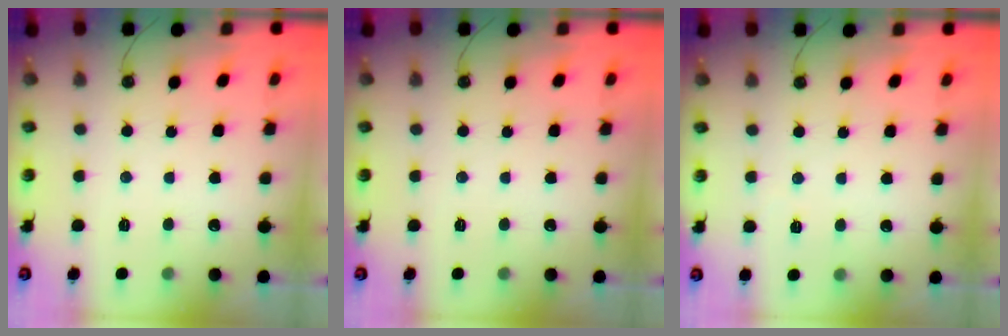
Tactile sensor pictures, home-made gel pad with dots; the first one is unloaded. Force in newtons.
{"total": 0.0}
{"total": 2.1, "press": 1.8, "slide": 1.2}